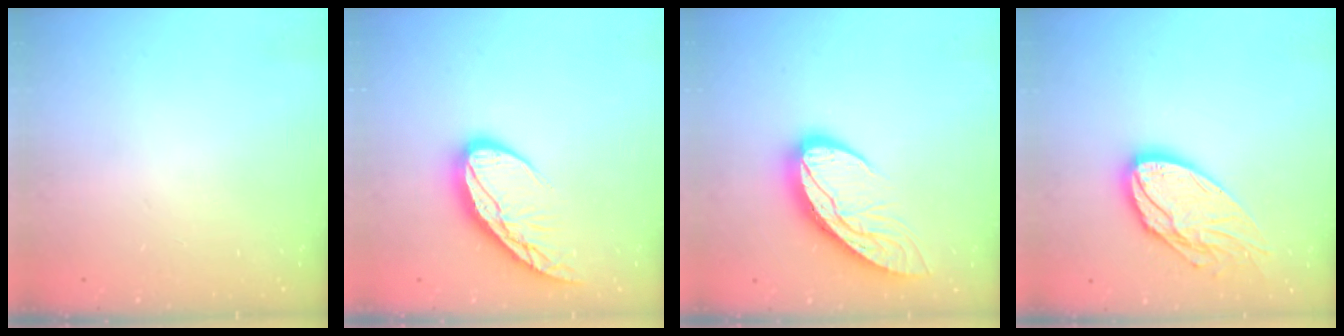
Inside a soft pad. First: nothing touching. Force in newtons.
{"total": 11.8, "press": 11.7, "slide": 1.2}
{"total": 15.3, "press": 15.2, "slide": 1.8}
{"total": 16.0, "press": 16.0, "slide": 1.6}